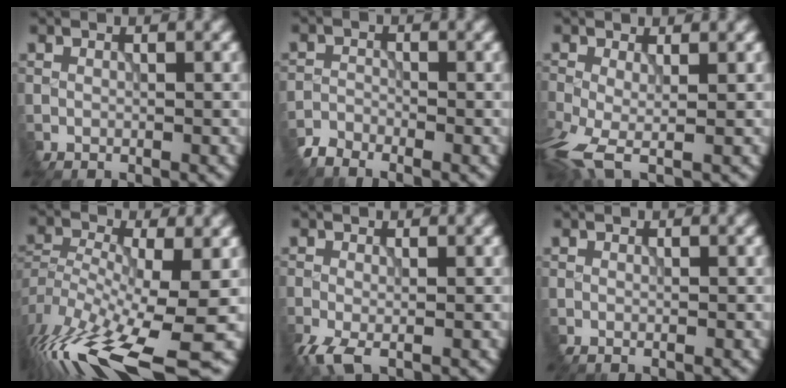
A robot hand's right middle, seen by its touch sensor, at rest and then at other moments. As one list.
[{"total": 2.3, "force": [-2.3, 0.3, 0.0], "torque": [0.009, -0.004, -0.054]}, {"total": 4.8, "force": [-1.8, 1.7, 4.2], "torque": [-0.099, -0.015, -0.039]}, {"total": 13.7, "force": [-7.8, 4.5, 10.4], "torque": [-0.225, -0.025, -0.126]}, {"total": 2.2, "force": [-1.5, 0.4, 1.6], "torque": [-0.034, -0.006, -0.029]}, {"total": 0.0}]